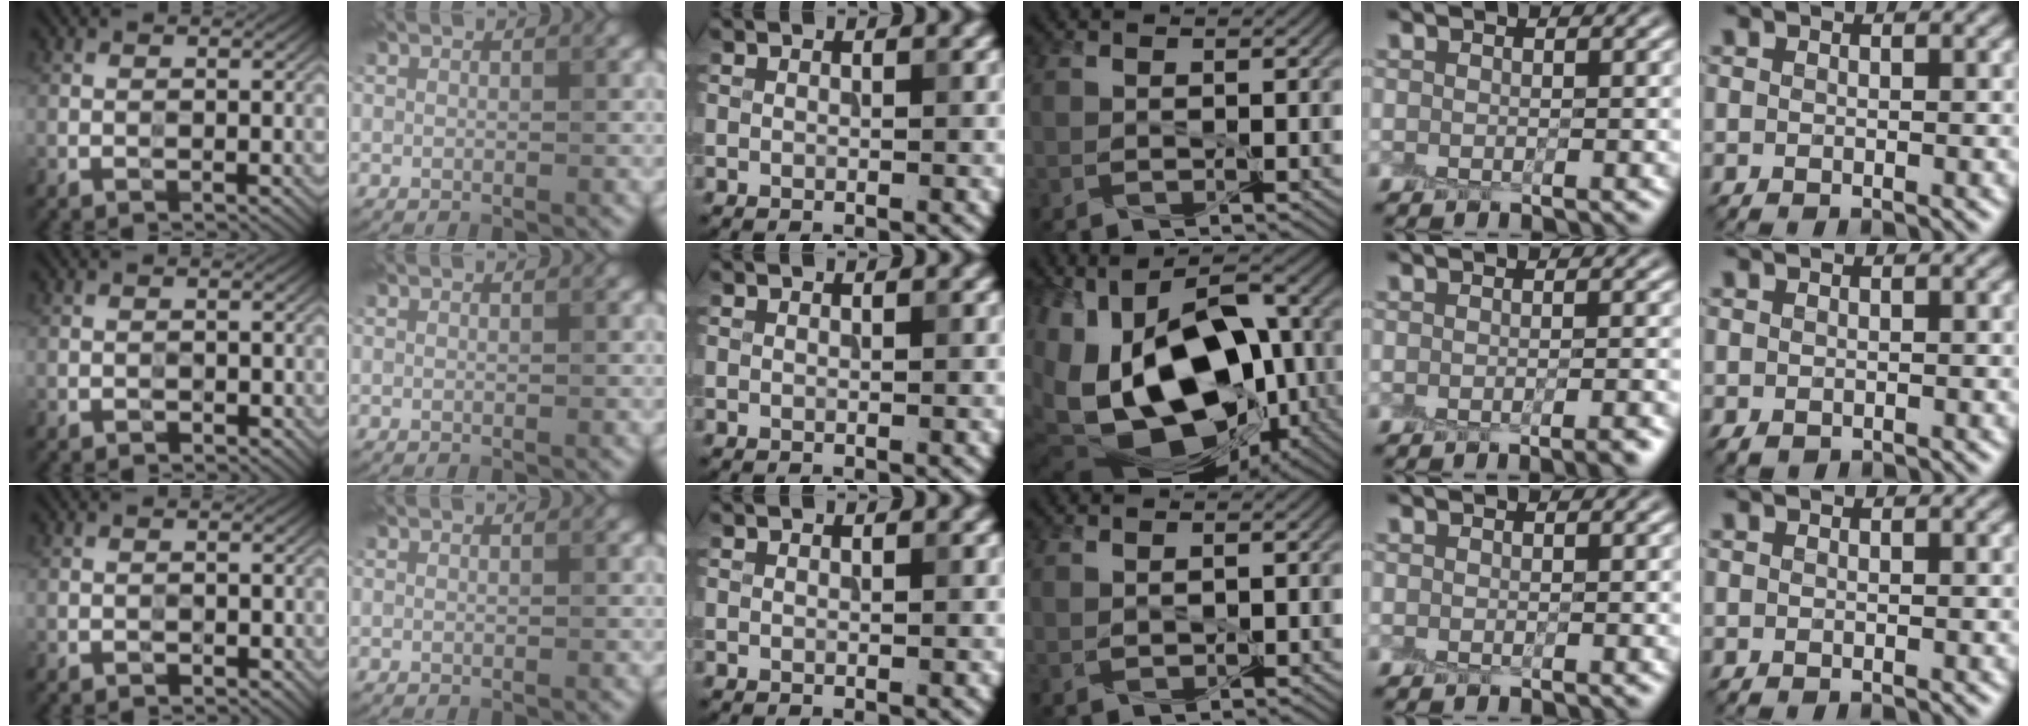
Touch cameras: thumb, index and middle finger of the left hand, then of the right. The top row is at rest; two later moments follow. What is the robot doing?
{"motion": "peel", "object": "aluminum foil"}